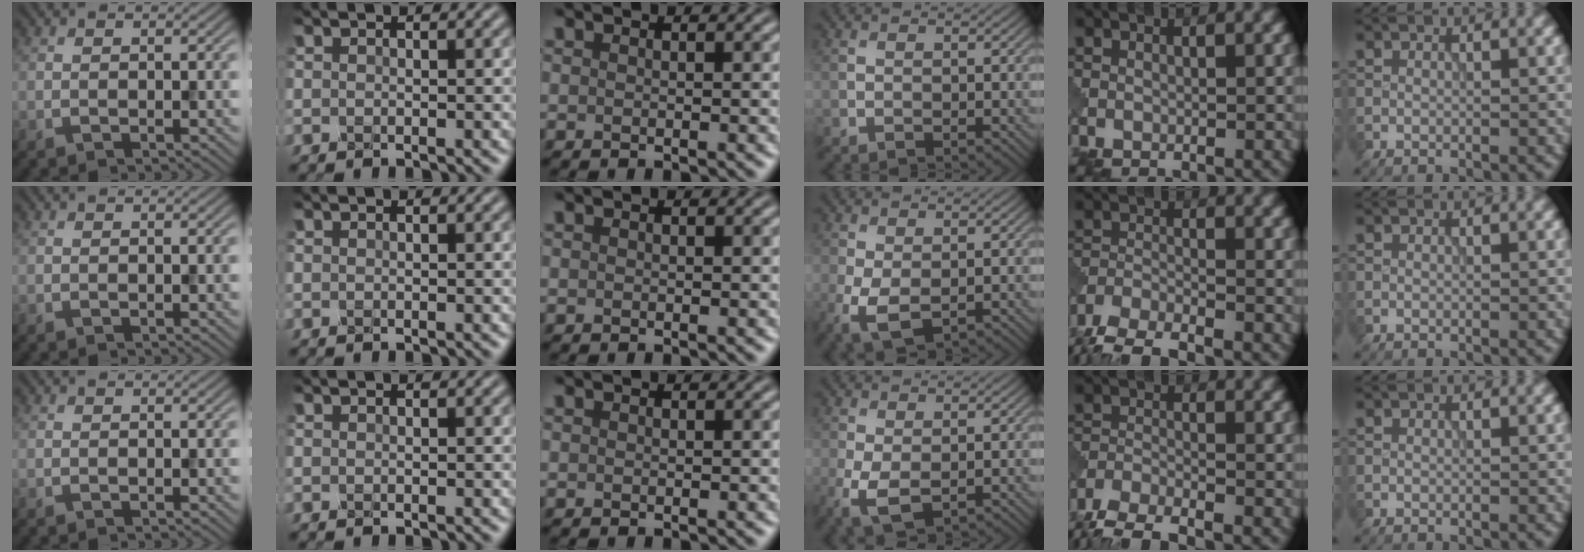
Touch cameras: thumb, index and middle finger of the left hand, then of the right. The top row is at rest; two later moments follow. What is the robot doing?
{"motion": "squeeze", "object": "foam earplug"}